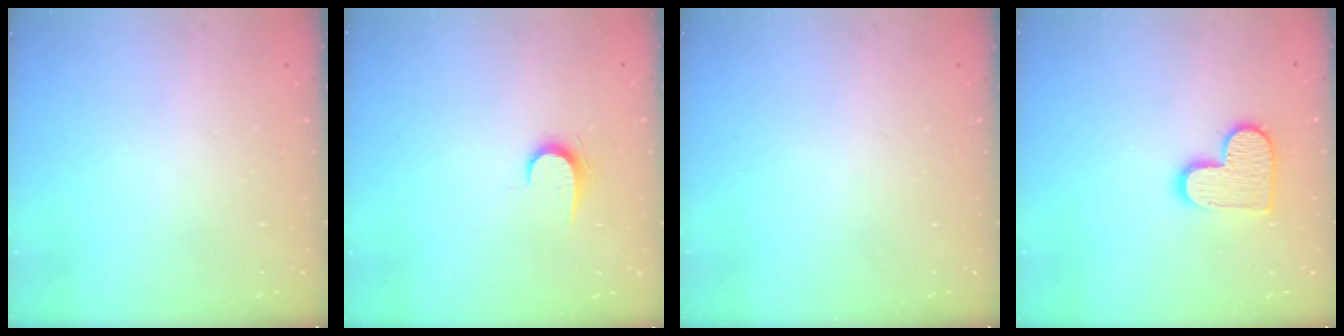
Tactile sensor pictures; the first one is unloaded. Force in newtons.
{"total": 6.2, "press": 6.2, "slide": 0.7}
{"total": 0.0}
{"total": 11.6, "press": 11.6, "slide": 0.7}